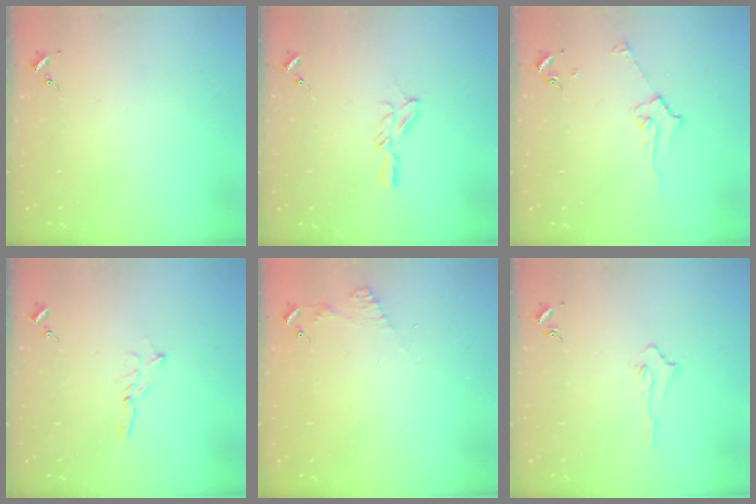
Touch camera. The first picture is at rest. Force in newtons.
{"total": 6.9, "press": 6.9, "slide": 0.6}
{"total": 5.9, "press": 5.8, "slide": 0.8}
{"total": 1.8, "press": 1.8, "slide": 0.2}
{"total": 5.5, "press": 5.5, "slide": 0.6}
{"total": 3.2, "press": 3.1, "slide": 0.6}